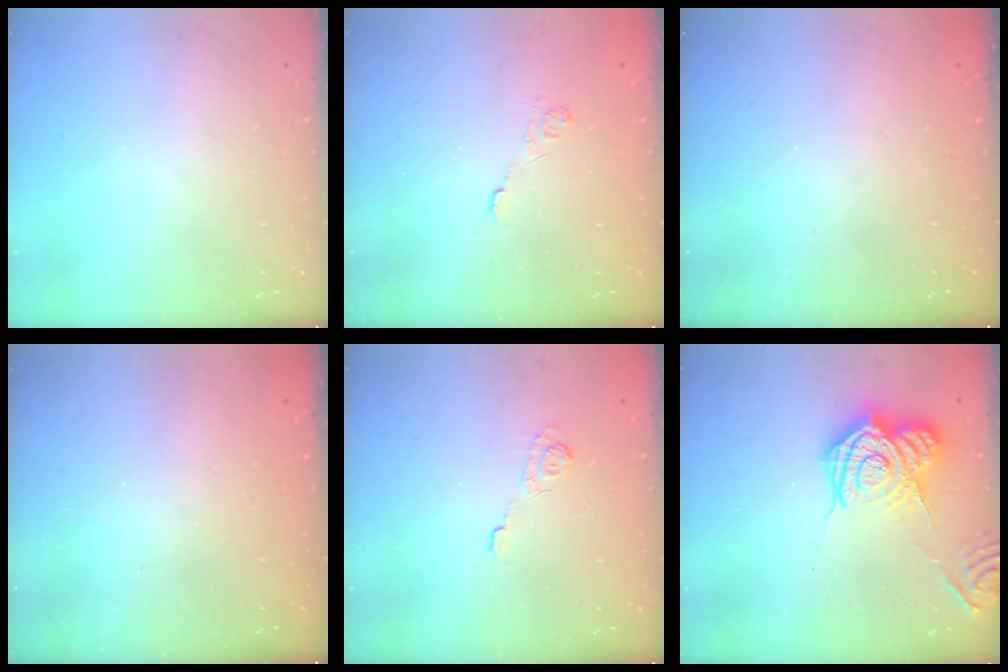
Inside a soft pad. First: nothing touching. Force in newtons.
{"total": 2.8, "press": 2.3, "slide": 1.5}
{"total": 2.3, "press": 2.2, "slide": 0.7}
{"total": 2.5, "press": 2.4, "slide": 0.8}
{"total": 4.5, "press": 4.2, "slide": 1.6}
{"total": 15.4, "press": 15.4, "slide": 1.0}